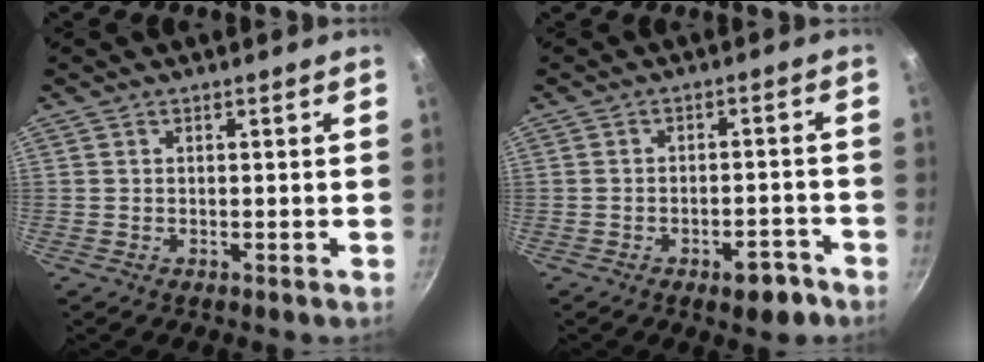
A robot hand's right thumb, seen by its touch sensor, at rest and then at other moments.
{"total": 5.7, "force": [-3.6, 2.5, 3.7], "torque": [-0.040, 0.026, -0.047]}